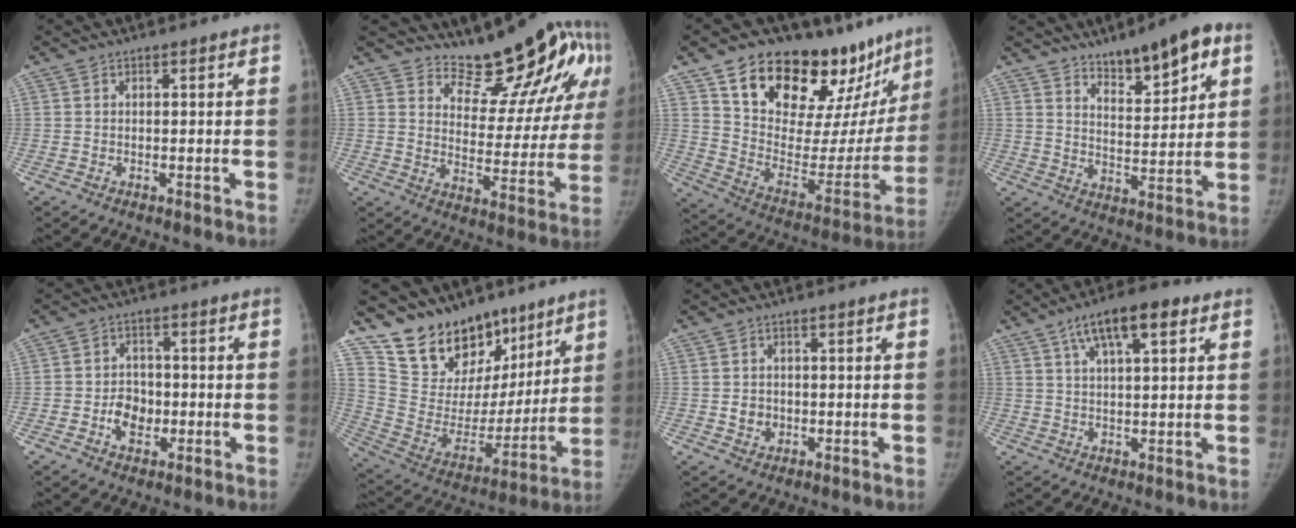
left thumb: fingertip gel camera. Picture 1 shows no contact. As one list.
[{"total": 16.3, "force": [12.0, 7.1, 8.4], "torque": [-0.060, -0.082, 0.162]}, {"total": 30.8, "force": [21.4, 14.5, 16.8], "torque": [-0.211, -0.079, 0.321]}, {"total": 12.5, "force": [7.7, 4.2, 9.0], "torque": [-0.107, -0.038, 0.121]}, {"total": 6.1, "force": [-1.5, 4.9, 3.3], "torque": [-0.028, 0.014, -0.026]}, {"total": 21.1, "force": [15.6, 12.1, 7.6], "torque": [-0.067, -0.072, 0.274]}, {"total": 2.9, "force": [-0.2, 2.7, 1.2], "torque": [-0.005, 0.003, 0.001]}, {"total": 10.3, "force": [5.3, 3.4, 8.2], "torque": [-0.127, 0.000, 0.084]}]